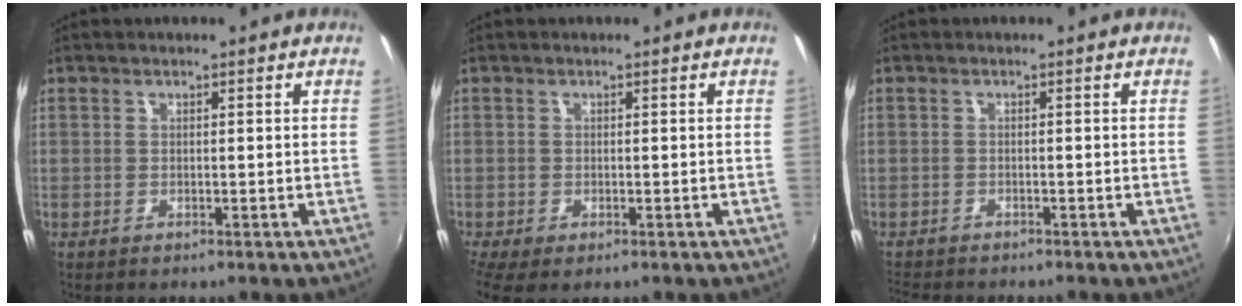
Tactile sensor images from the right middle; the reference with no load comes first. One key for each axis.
{"total": 4.2, "fx": -2.3, "fy": 2.0, "fz": 3.0, "tx": -0.061, "ty": -0.023, "tz": -0.033}
{"total": 4.6, "fx": -4.3, "fy": 1.0, "fz": 1.3, "tx": -0.041, "ty": -0.021, "tz": -0.073}